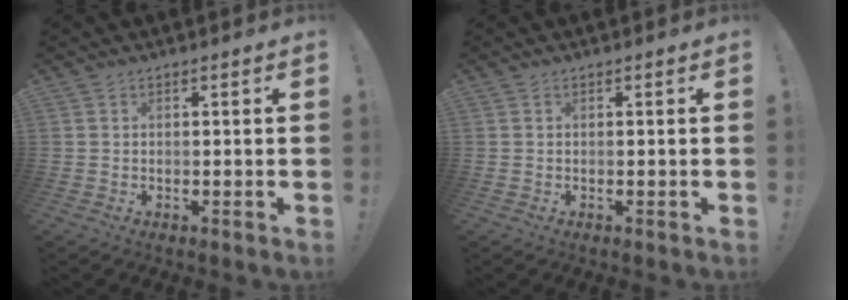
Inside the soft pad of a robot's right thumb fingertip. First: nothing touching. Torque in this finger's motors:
{"motor_torque": [-0.30, -0.08, 0.30, -0.16, -0.02]}